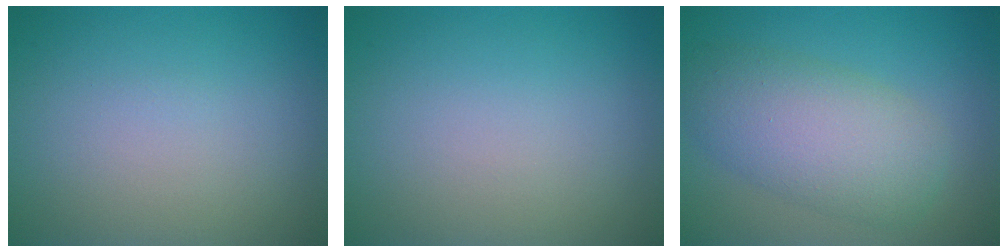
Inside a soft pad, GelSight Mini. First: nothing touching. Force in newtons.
{"total": 0.0}
{"total": 6.4, "press": 6.4, "slide": 0.2}